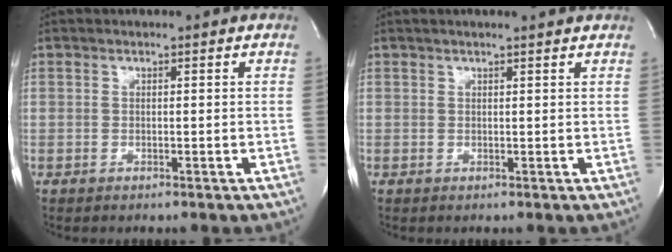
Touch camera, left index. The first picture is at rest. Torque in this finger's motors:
{"motor_torque": [0.51, -0.59, 0.05, 0.00]}